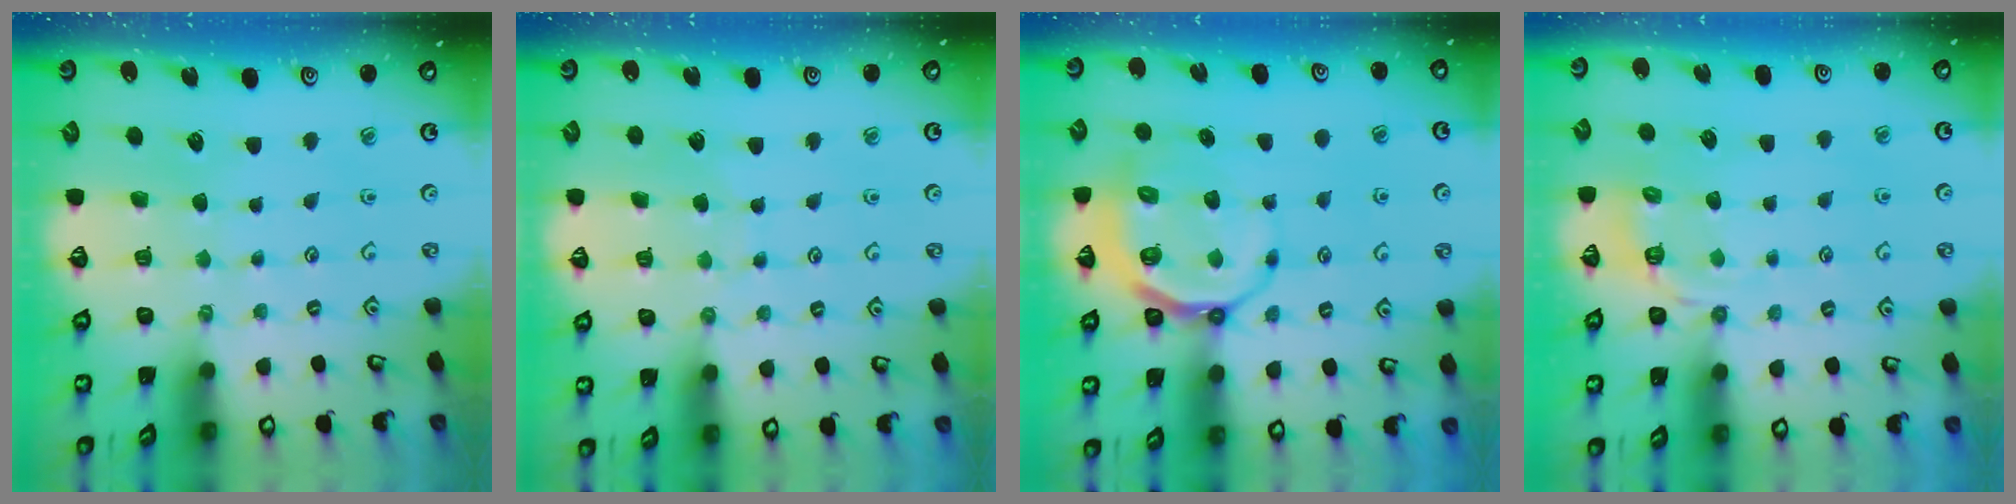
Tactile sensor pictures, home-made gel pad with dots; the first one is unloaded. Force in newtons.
{"total": 4.4, "press": 4.3, "slide": 0.4}
{"total": 8.7, "press": 8.1, "slide": 3.1}
{"total": 5.1, "press": 4.8, "slide": 1.9}